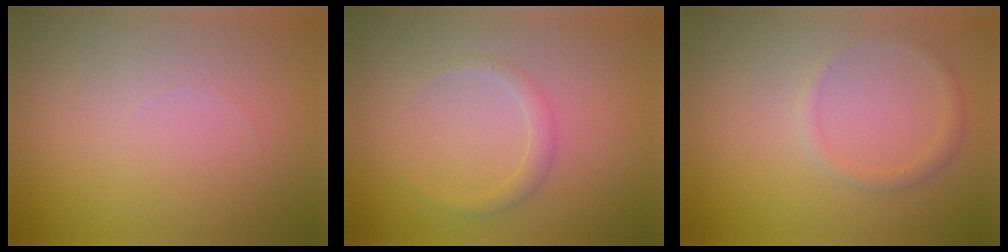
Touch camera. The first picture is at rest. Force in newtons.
{"total": 1.2, "press": 1.2, "slide": 0.1}
{"total": 1.1, "press": 1.1, "slide": 0.1}